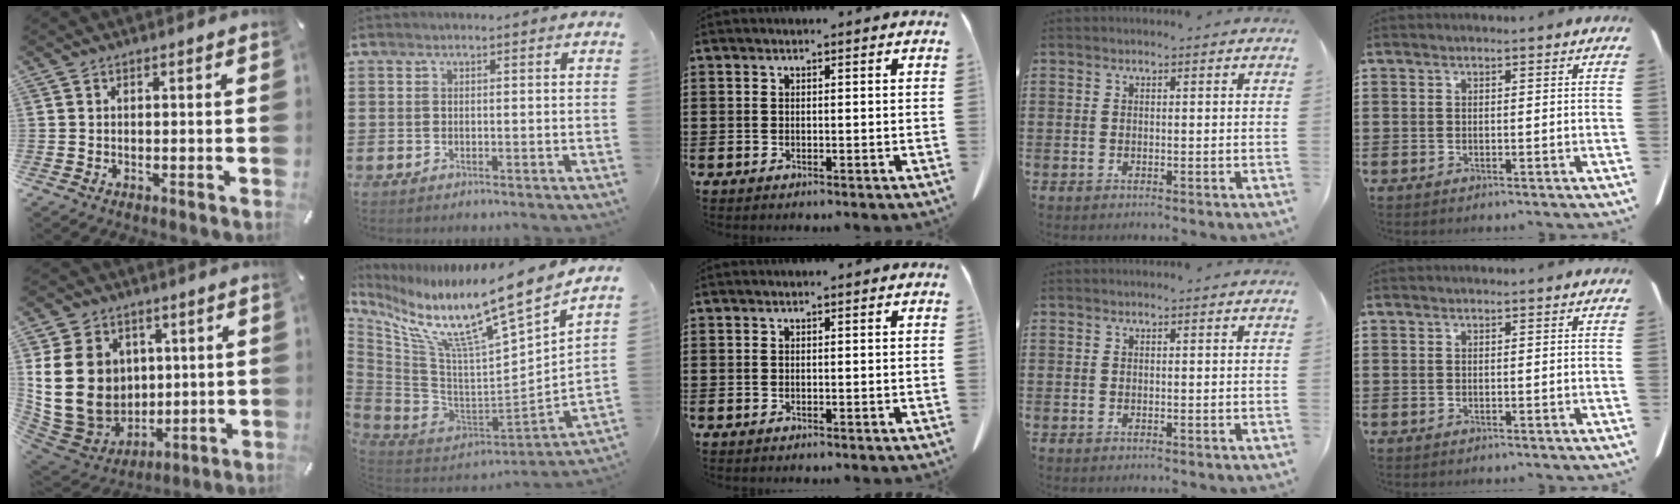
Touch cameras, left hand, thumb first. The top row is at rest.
{"thumb": {"total": 18.7, "force": [3.0, 15.8, 9.5], "torque": [-0.200, -0.023, 0.062]}, "index": {"total": 13.4, "force": [9.2, 1.4, 9.6], "torque": [-0.192, -0.073, 0.142]}}